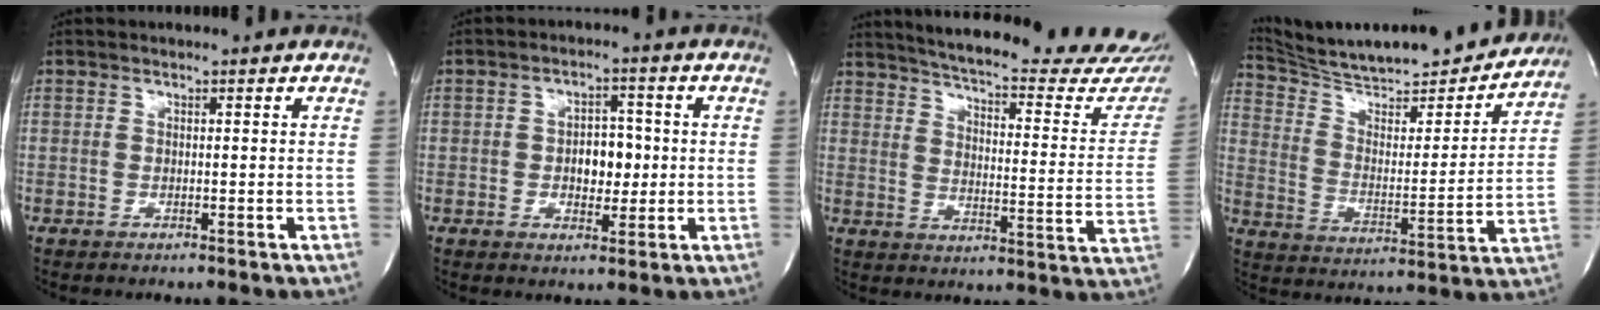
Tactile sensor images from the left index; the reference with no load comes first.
{"total": 4.9, "force": [-0.3, 3.0, 3.8], "torque": [-0.054, 0.009, -0.002]}
{"total": 29.8, "force": [26.9, 4.2, 12.1], "torque": [-0.189, -0.106, 0.318]}
{"total": 24.0, "force": [22.1, 3.1, 9.0], "torque": [-0.146, -0.026, 0.317]}